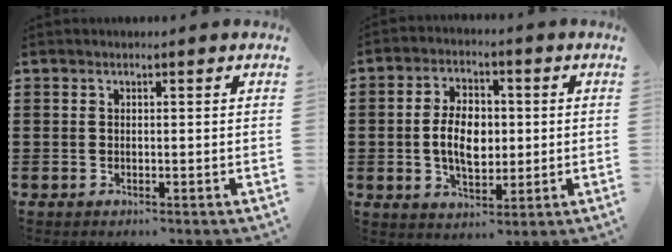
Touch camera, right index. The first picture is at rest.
{"total": 7.3, "force": [-0.2, 4.5, 5.8], "torque": [-0.111, 0.004, -0.012]}